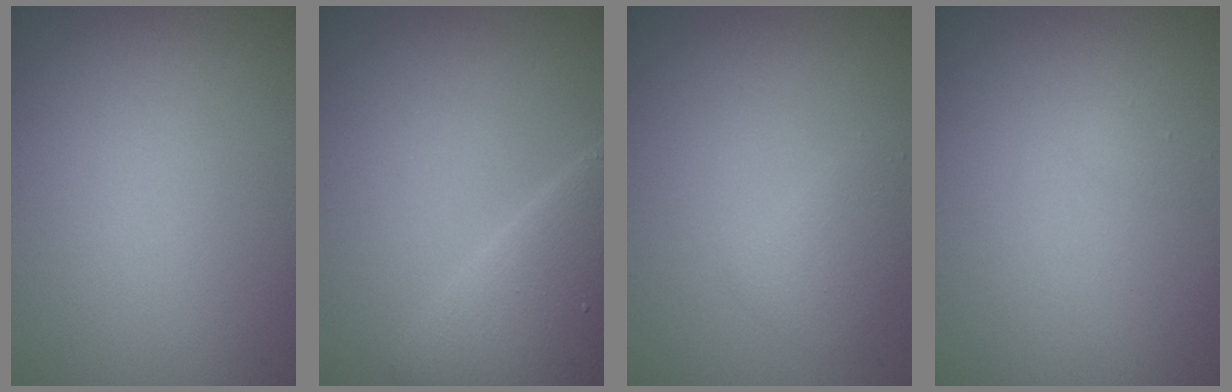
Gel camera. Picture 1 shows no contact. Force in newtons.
{"total": 6.0, "press": 6.0, "slide": 0.3}
{"total": 1.6, "press": 1.6, "slide": 0.0}
{"total": 0.5, "press": 0.5, "slide": 0.1}